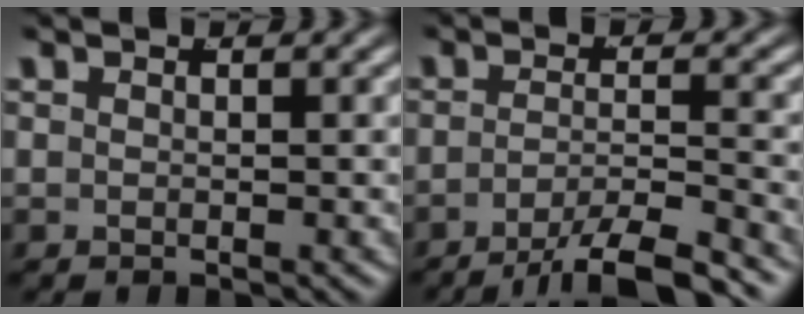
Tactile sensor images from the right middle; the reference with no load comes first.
{"total": 6.3, "force": [-5.3, 0.8, 3.3], "torque": [-0.043, -0.016, -0.075]}